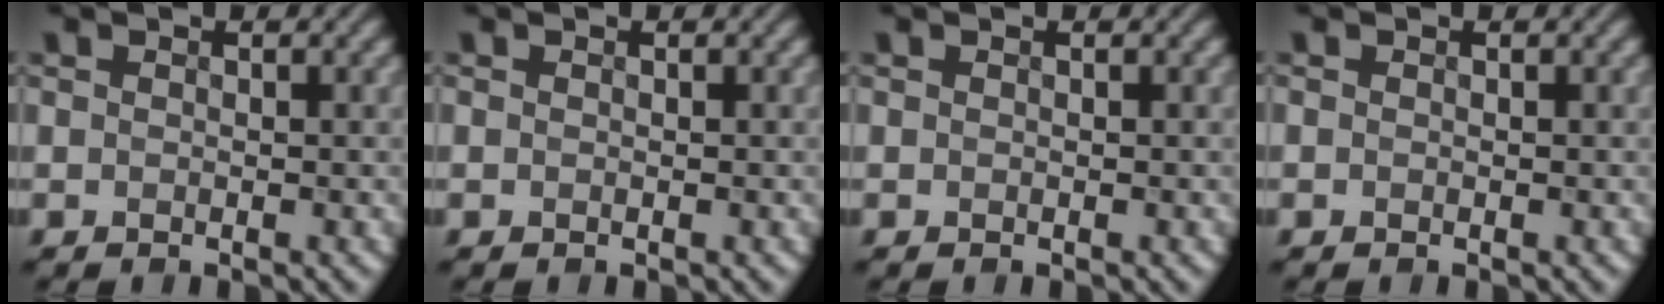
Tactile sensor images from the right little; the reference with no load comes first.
{"total": 0.0}
{"total": 0.0}
{"total": 0.0}